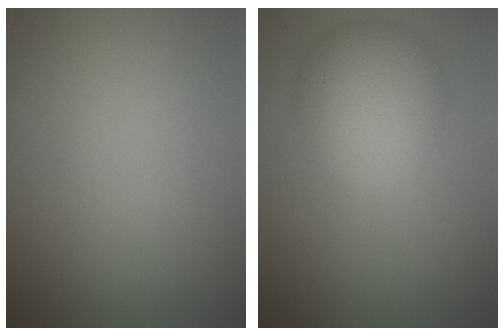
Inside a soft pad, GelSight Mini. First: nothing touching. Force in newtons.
{"total": 5.9, "press": 5.9, "slide": 0.2}